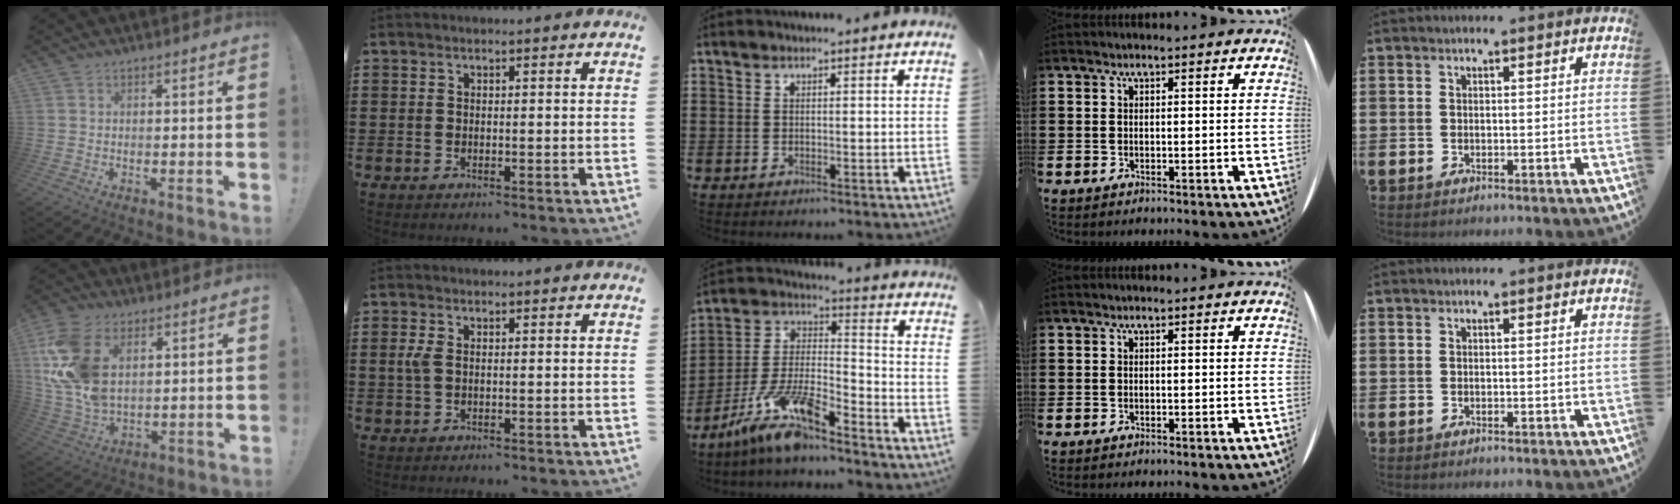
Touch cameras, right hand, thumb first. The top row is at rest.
{"thumb": {"total": 18.0, "force": [5.5, 11.8, 12.5], "torque": [-0.246, -0.025, 0.101]}, "index": {"total": 2.4, "force": [0.2, 1.2, 2.0], "torque": [-0.064, -0.003, -0.006]}, "middle": {"total": 11.5, "force": [-9.4, 1.9, 6.3], "torque": [-0.148, 0.003, -0.194]}}